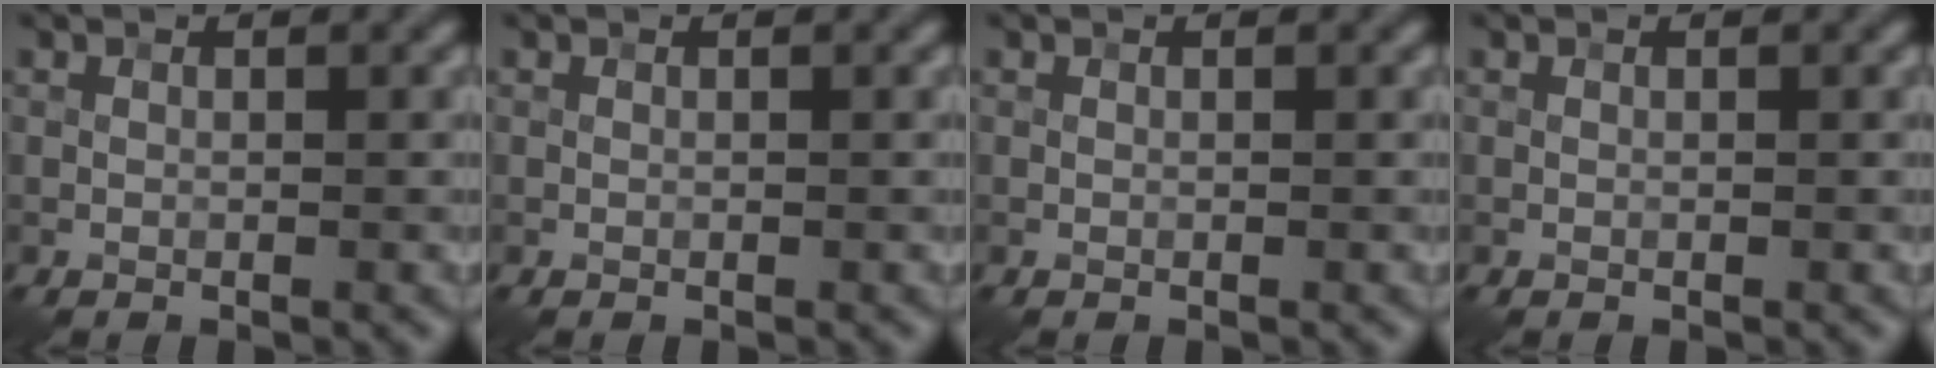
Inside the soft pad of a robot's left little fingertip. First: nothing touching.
{"total": 0.0}
{"total": 0.0}
{"total": 0.0}